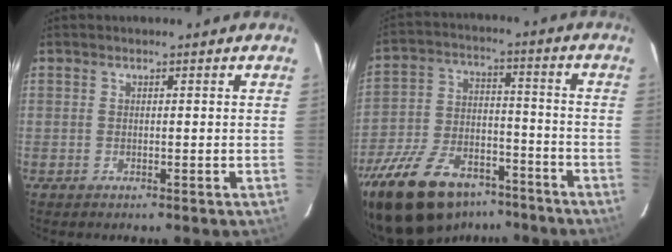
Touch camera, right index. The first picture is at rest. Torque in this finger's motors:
{"motor_torque": [1.14, -1.00, 0.62, 0.12]}